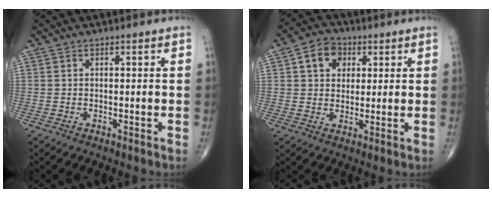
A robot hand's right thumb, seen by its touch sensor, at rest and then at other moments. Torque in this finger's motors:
{"motor_torque": [-0.15, 0.28, -0.01, -0.01, 0.11]}